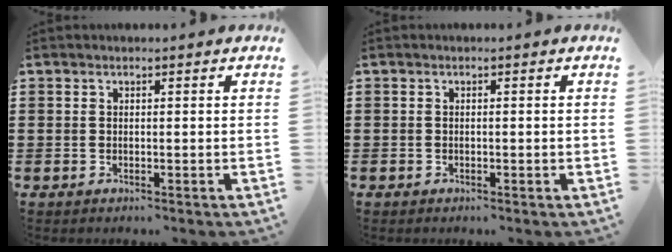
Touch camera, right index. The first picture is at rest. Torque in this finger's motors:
{"motor_torque": [0.19, 0.14, 0.00, 0.01]}